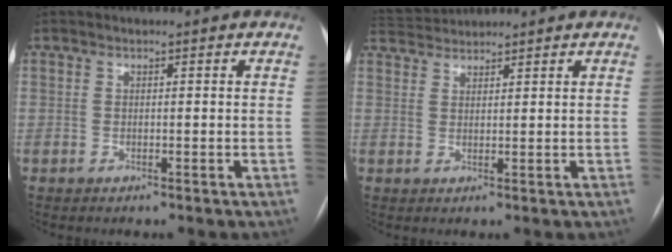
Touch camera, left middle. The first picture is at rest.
{"total": 4.0, "force": [4.0, 0.2, 0.0], "torque": [-0.008, 0.027, 0.076]}